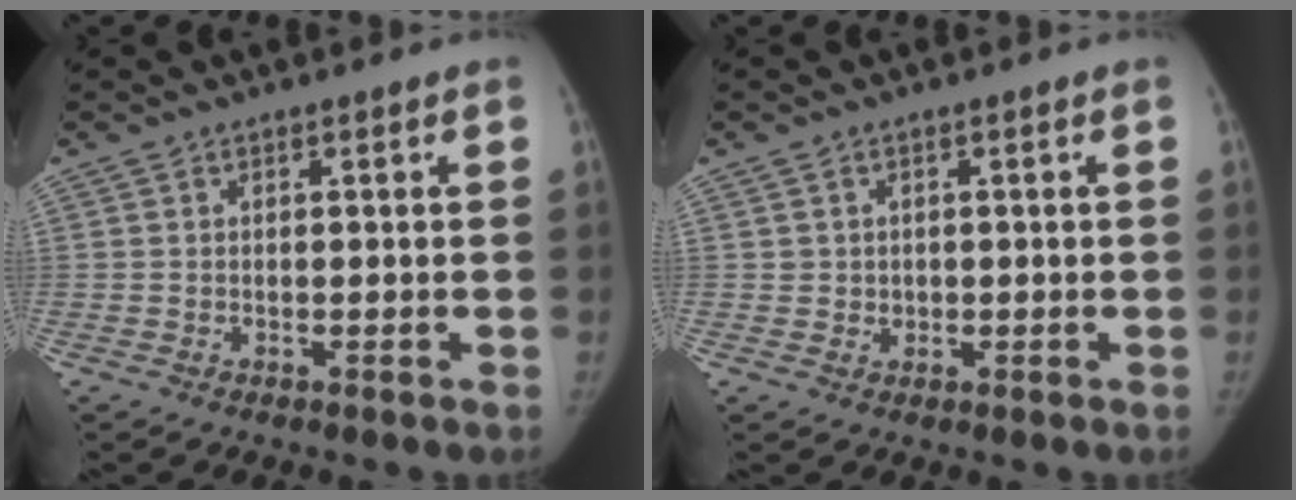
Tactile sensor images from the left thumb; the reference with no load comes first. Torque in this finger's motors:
{"motor_torque": [-0.12, 0.13, 0.11, 0.19, -0.03]}